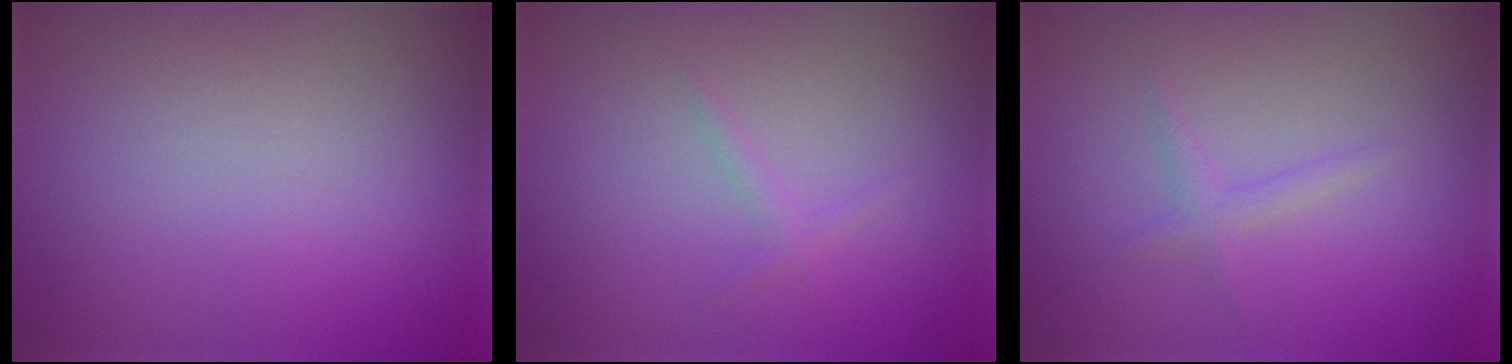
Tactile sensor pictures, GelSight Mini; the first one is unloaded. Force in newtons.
{"total": 0.8, "press": 0.8, "slide": 0.0}
{"total": 1.2, "press": 1.2, "slide": 0.1}